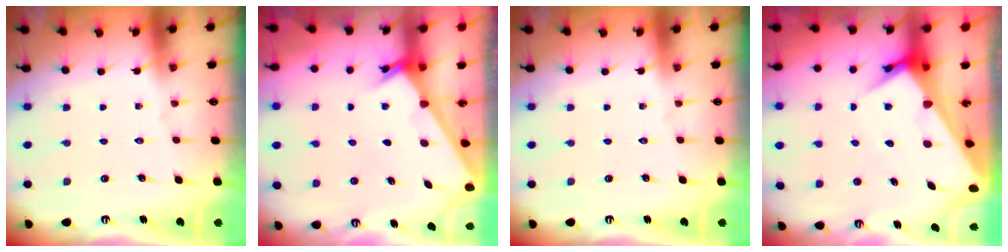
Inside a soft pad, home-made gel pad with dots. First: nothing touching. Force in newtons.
{"total": 2.3, "press": 2.3, "slide": 0.3}
{"total": 0.0}
{"total": 7.6, "press": 7.5, "slide": 0.5}